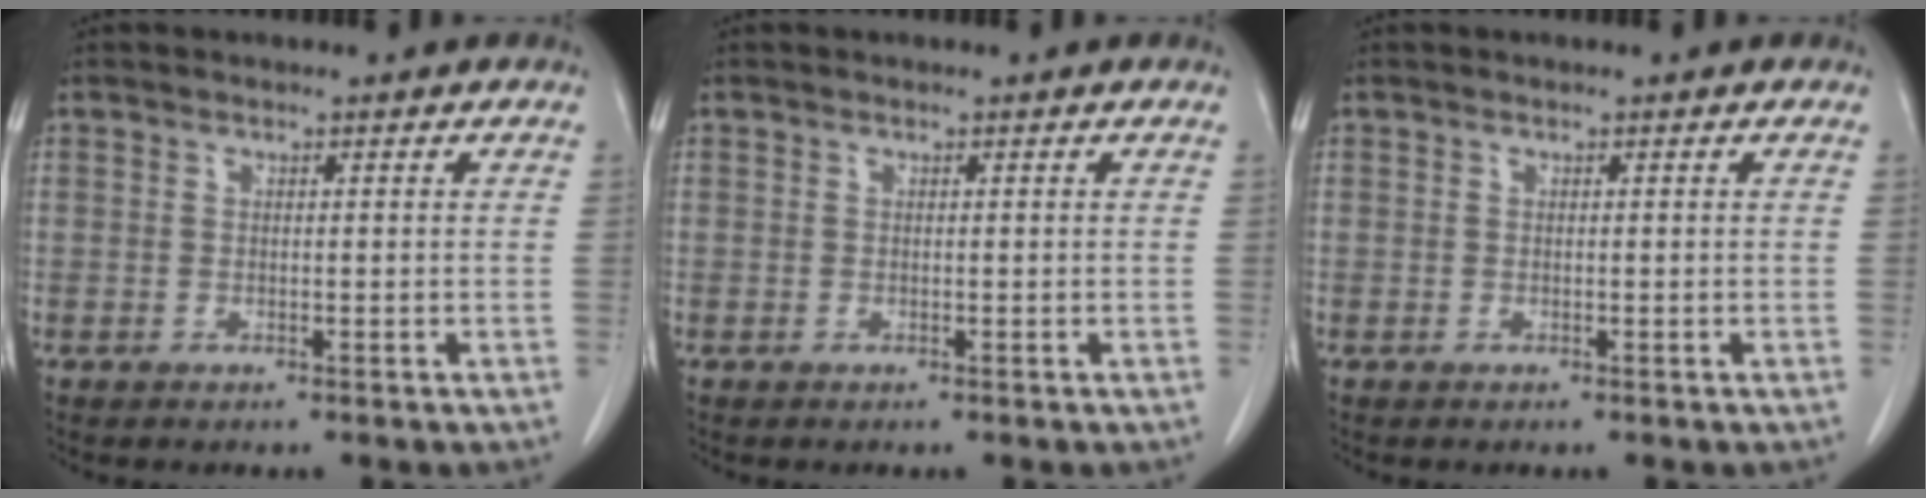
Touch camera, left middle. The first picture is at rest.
{"total": 0.0}
{"total": 0.0}